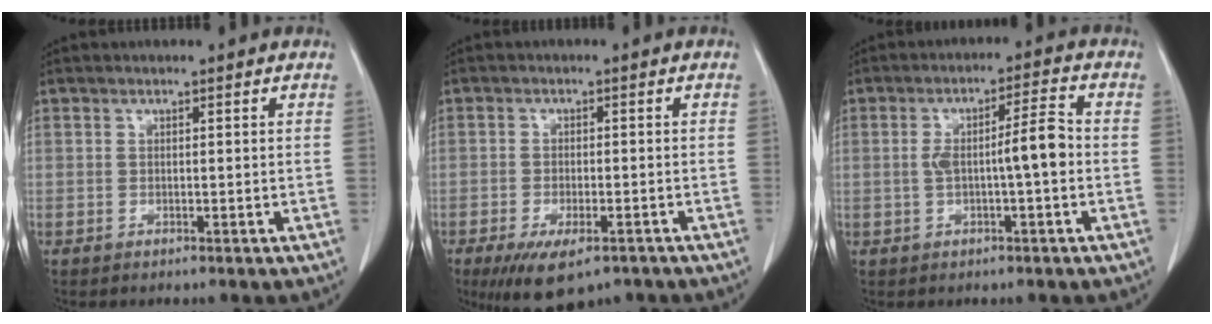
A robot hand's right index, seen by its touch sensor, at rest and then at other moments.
{"total": 8.7, "force": [-5.8, 3.3, 5.5], "torque": [-0.088, -0.013, -0.087]}
{"total": 6.4, "force": [-0.7, 0.5, 6.3], "torque": [-0.108, 0.018, -0.010]}